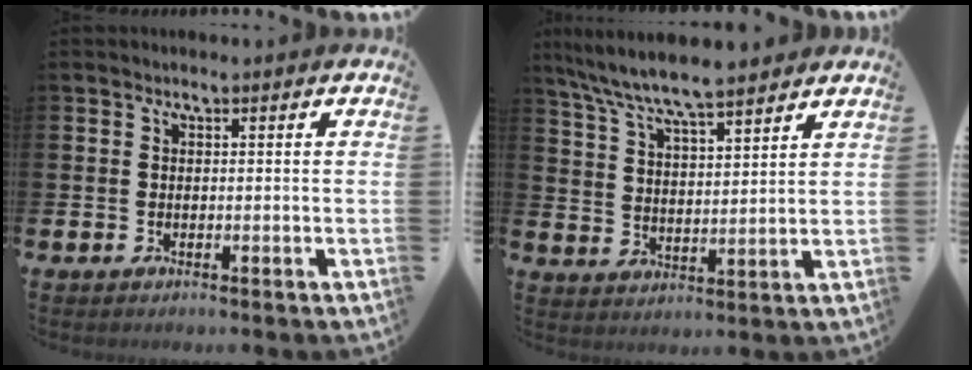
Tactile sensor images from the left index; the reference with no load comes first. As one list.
[{"total": 7.7, "force": [7.3, 0.6, 2.4], "torque": [-0.076, -0.035, 0.131]}]